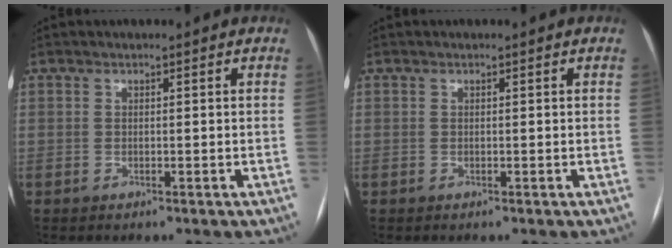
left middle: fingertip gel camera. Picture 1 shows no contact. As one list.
[{"total": 0.0}]